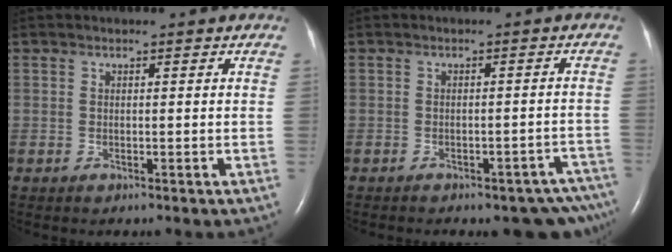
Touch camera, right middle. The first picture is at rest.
{"total": 10.6, "force": [-8.8, 3.9, 4.4], "torque": [-0.038, 0.016, -0.095]}